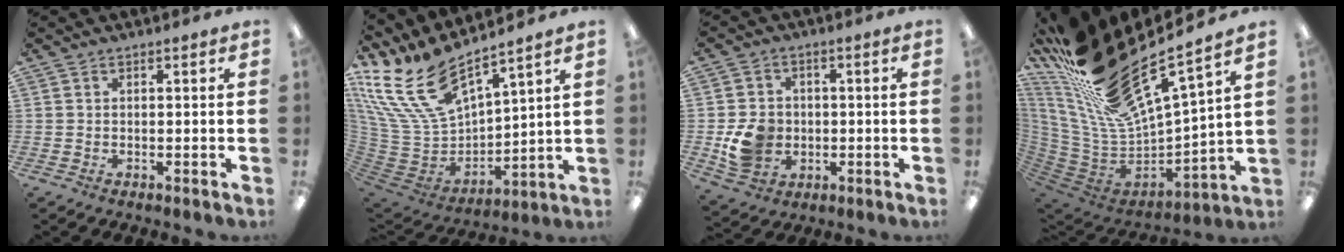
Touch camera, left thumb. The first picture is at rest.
{"total": 20.0, "force": [14.0, 8.4, 11.6], "torque": [-0.269, -0.098, 0.254]}
{"total": 8.5, "force": [-1.4, 7.4, 4.1], "torque": [-0.078, 0.016, -0.018]}
{"total": 23.6, "force": [17.9, 5.5, 14.5], "torque": [-0.266, -0.150, 0.315]}